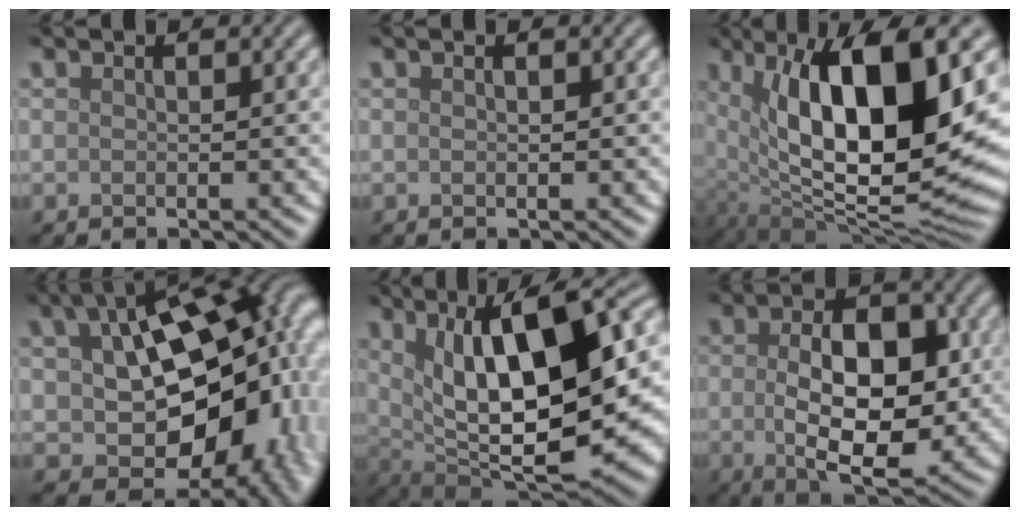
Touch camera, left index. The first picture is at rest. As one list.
[{"total": 0.0}, {"total": 14.4, "force": [3.6, 5.5, 12.8], "torque": [-0.193, -0.011, 0.066]}, {"total": 20.3, "force": [1.5, 12.9, 15.6], "torque": [-0.210, -0.020, 0.065]}, {"total": 17.5, "force": [3.6, 7.5, 15.4], "torque": [-0.213, 0.007, 0.069]}, {"total": 9.3, "force": [-0.3, 4.9, 8.0], "torque": [-0.123, -0.002, -0.007]}]